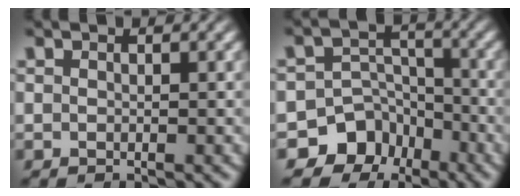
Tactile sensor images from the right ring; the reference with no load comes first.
{"total": 11.0, "force": [-5.2, 9.0, 3.4], "torque": [-0.046, -0.031, -0.086]}